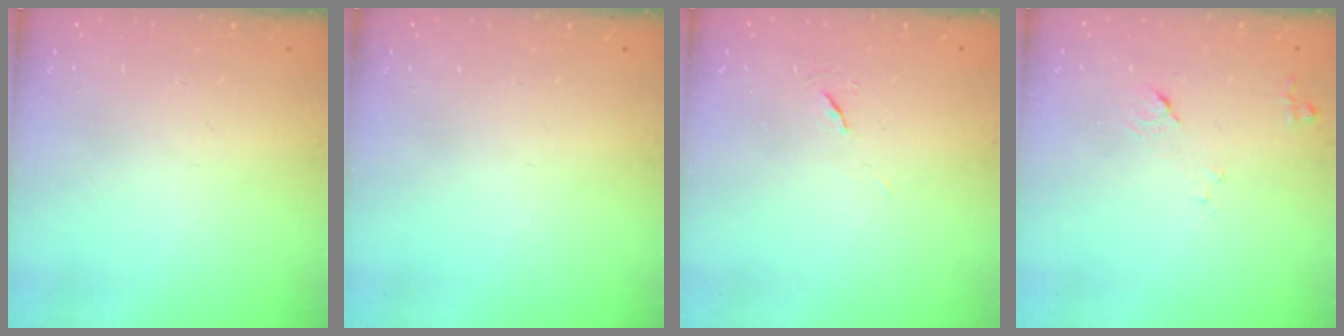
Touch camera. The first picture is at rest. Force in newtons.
{"total": 0.0}
{"total": 5.7, "press": 5.2, "slide": 2.4}
{"total": 8.0, "press": 7.9, "slide": 0.8}